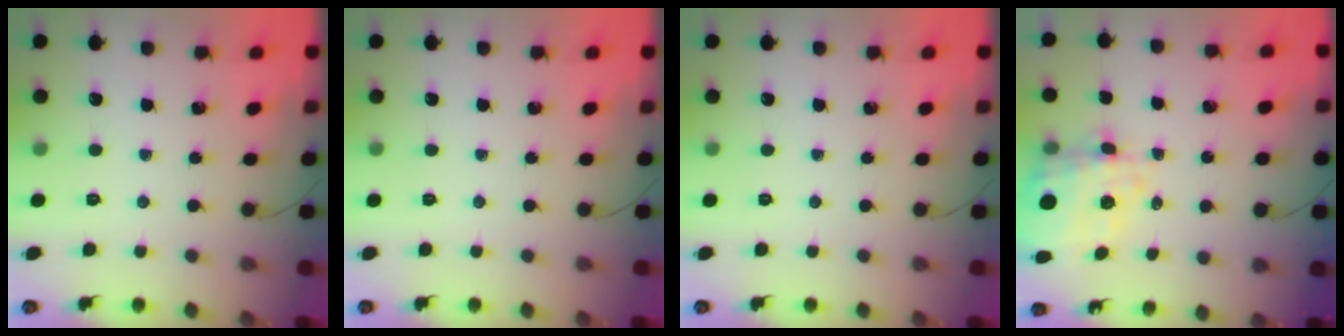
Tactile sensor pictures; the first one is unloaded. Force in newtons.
{"total": 0.0}
{"total": 0.0}
{"total": 8.2, "press": 7.6, "slide": 3.0}